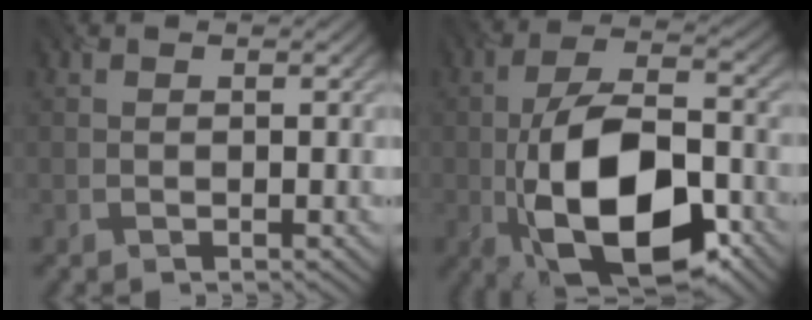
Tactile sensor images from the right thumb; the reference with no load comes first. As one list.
[{"total": 15.6, "force": [-5.0, 7.7, 12.6], "torque": [-0.230, -0.008, -0.092]}]